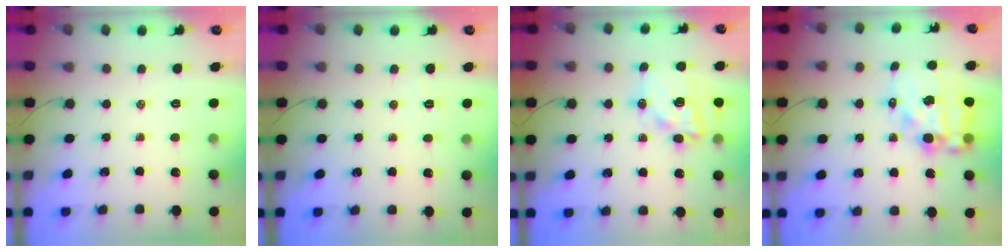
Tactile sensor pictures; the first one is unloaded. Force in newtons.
{"total": 2.5, "press": 2.4, "slide": 0.7}
{"total": 14.5, "press": 14.1, "slide": 3.3}
{"total": 13.7, "press": 13.3, "slide": 3.2}